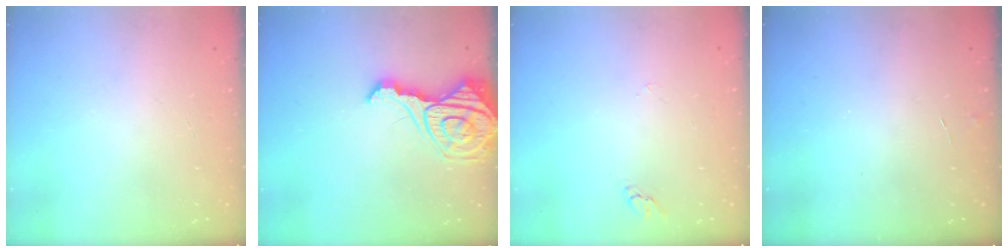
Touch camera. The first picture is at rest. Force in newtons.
{"total": 15.7, "press": 15.6, "slide": 1.6}
{"total": 2.2, "press": 2.2, "slide": 0.2}
{"total": 2.9, "press": 2.9, "slide": 0.3}